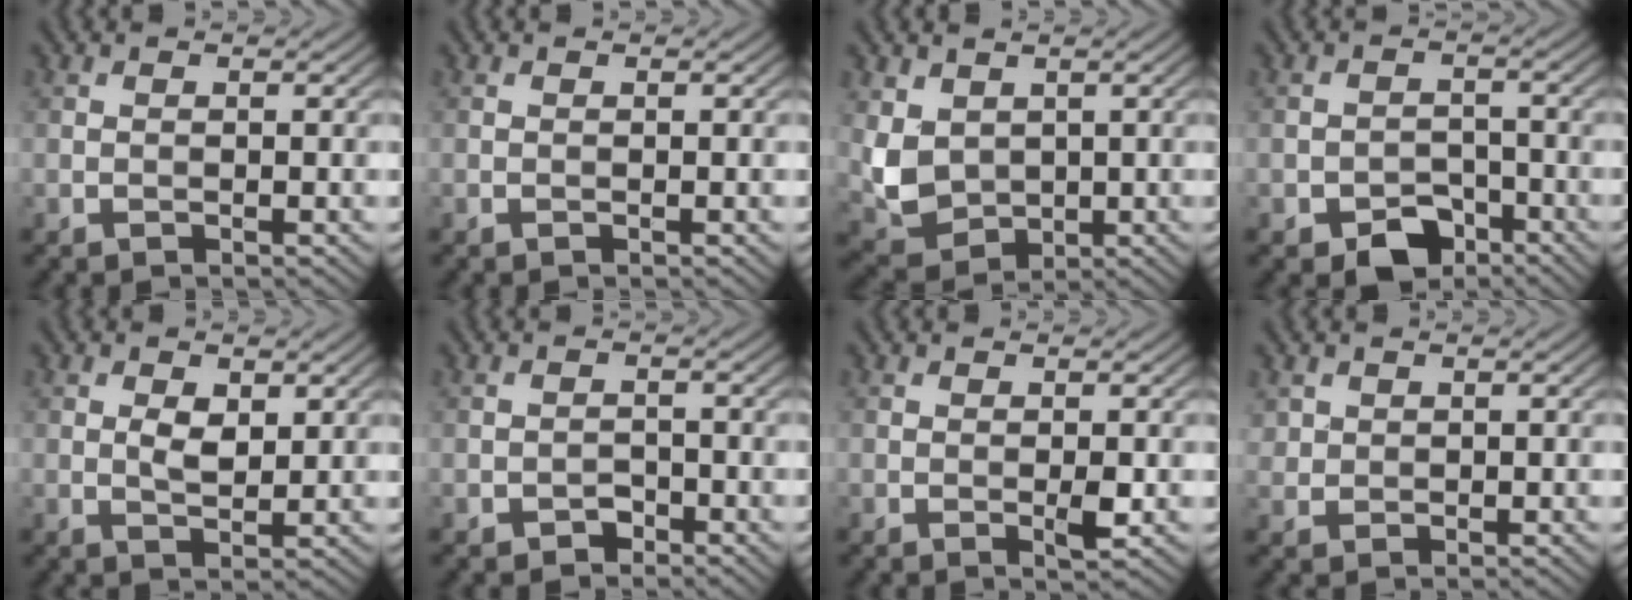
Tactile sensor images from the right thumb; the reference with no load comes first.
{"total": 0.0}
{"total": 5.5, "force": [1.2, 4.5, 3.0], "torque": [-0.087, -0.013, 0.028]}
{"total": 4.9, "force": [-3.3, 2.9, 2.1], "torque": [-0.032, -0.004, -0.060]}
{"total": 2.8, "force": [0.8, 1.5, 2.3], "torque": [-0.045, -0.005, 0.017]}
{"total": 1.7, "force": [-1.2, 1.0, 0.6], "torque": [-0.008, 0.004, -0.023]}
{"total": 1.4, "force": [-0.2, 0.2, 1.4], "torque": [-0.026, -0.003, -0.005]}
{"total": 1.7, "force": [0.9, 1.4, 0.2], "torque": [-0.009, -0.004, 0.020]}